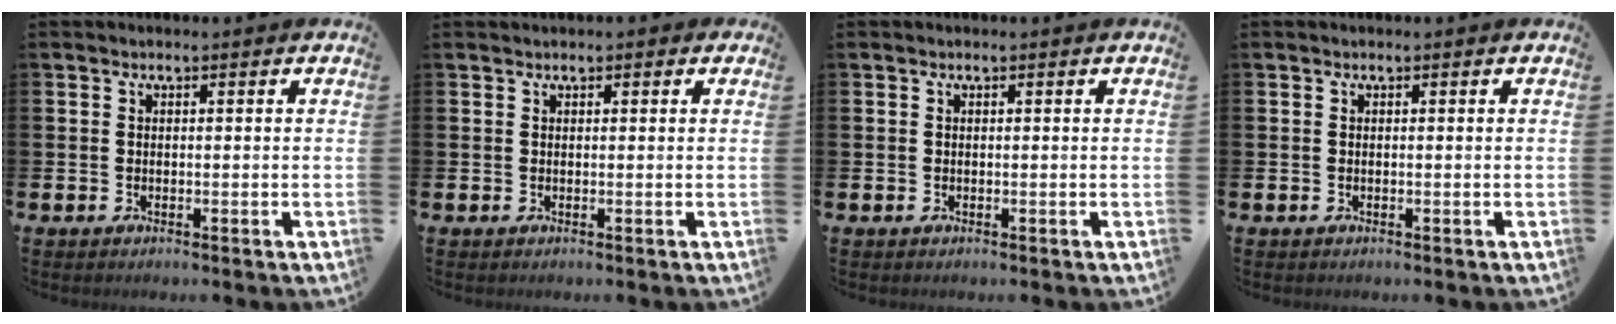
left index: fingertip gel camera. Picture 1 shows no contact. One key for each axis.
{"total": 0.0}
{"total": 0.0}
{"total": 0.0}